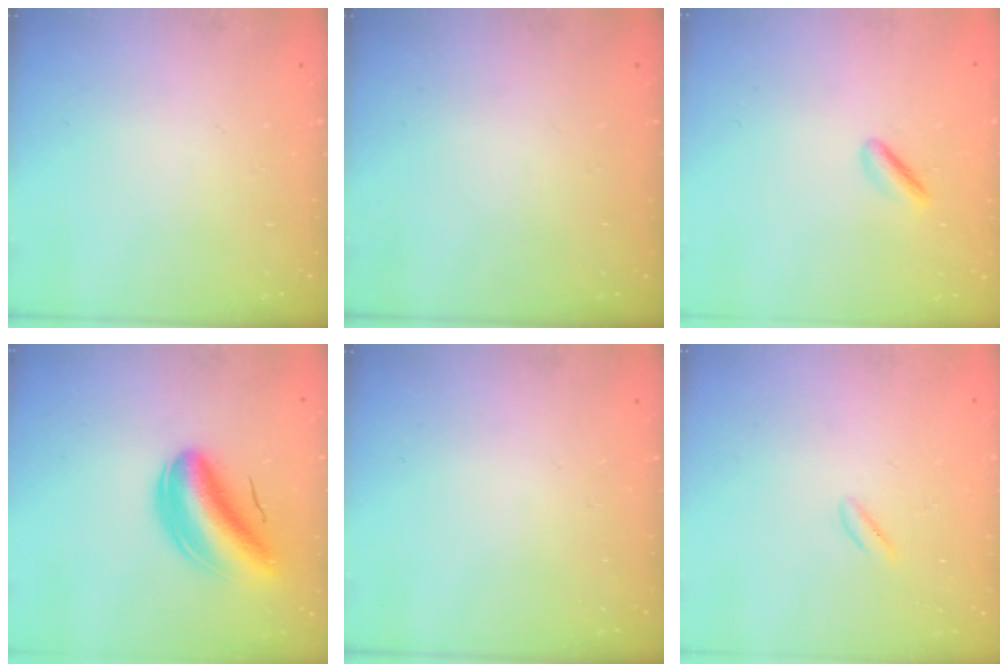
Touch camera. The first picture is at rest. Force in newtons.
{"total": 0.0}
{"total": 1.4, "press": 1.2, "slide": 0.7}
{"total": 10.8, "press": 10.3, "slide": 3.3}
{"total": 0.0}
{"total": 0.8, "press": 0.4, "slide": 0.7}